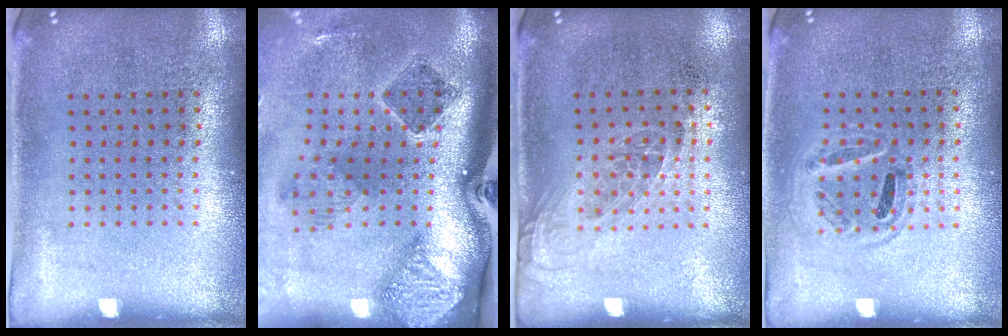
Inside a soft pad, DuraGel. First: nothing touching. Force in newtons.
{"total": 2.8, "press": 1.8, "slide": 2.1}
{"total": 1.0, "press": 0.9, "slide": 0.6}
{"total": 0.9, "press": 0.9, "slide": 0.3}